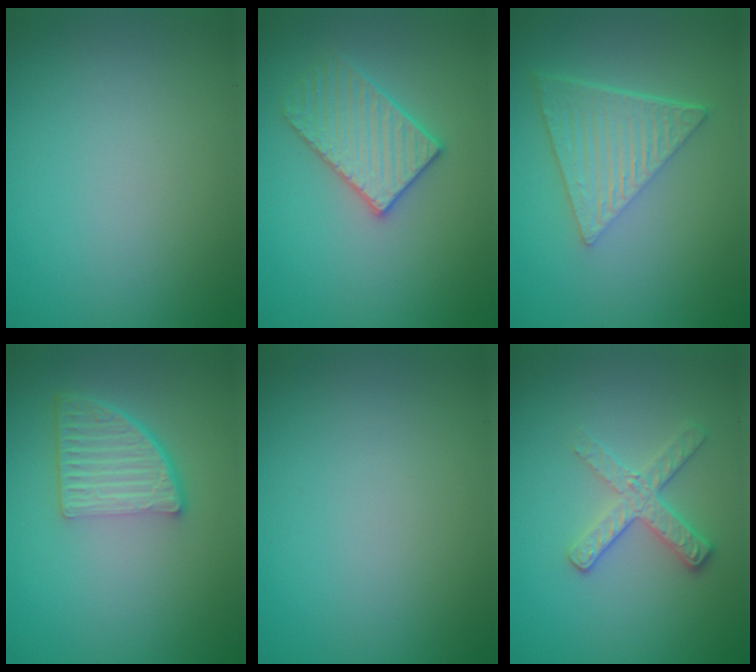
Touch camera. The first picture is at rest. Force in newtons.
{"total": 3.2, "press": 3.2, "slide": 0.4}
{"total": 6.4, "press": 4.4, "slide": 4.6}
{"total": 4.7, "press": 3.3, "slide": 3.3}
{"total": 0.0}
{"total": 2.7, "press": 2.4, "slide": 1.2}